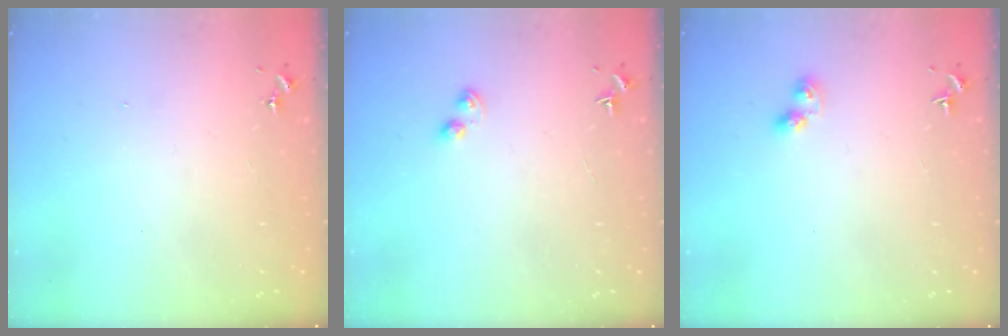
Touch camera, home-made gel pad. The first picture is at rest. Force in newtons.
{"total": 3.2, "press": 3.1, "slide": 0.5}
{"total": 4.4, "press": 4.4, "slide": 0.3}